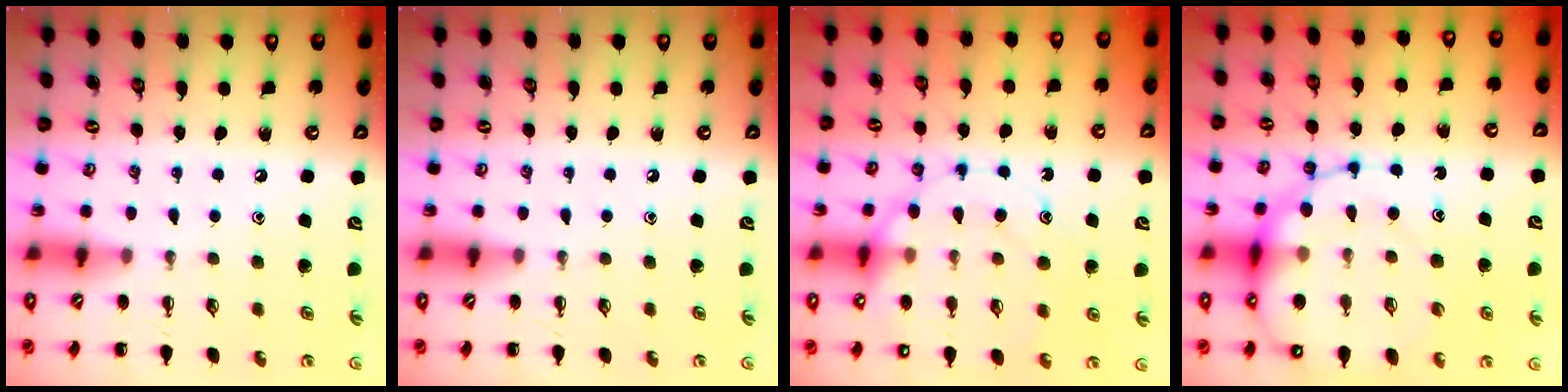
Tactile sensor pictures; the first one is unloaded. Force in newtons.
{"total": 0.0}
{"total": 17.0, "press": 16.9, "slide": 1.5}
{"total": 20.8, "press": 20.6, "slide": 3.0}